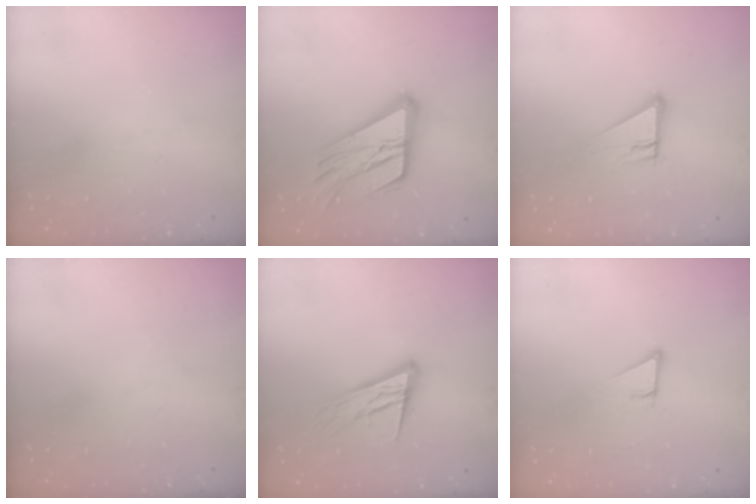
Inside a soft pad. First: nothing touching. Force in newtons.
{"total": 20.1, "press": 20.0, "slide": 2.1}
{"total": 8.5, "press": 8.4, "slide": 0.8}
{"total": 0.0}
{"total": 15.6, "press": 15.1, "slide": 3.7}
{"total": 2.9, "press": 2.9, "slide": 0.2}